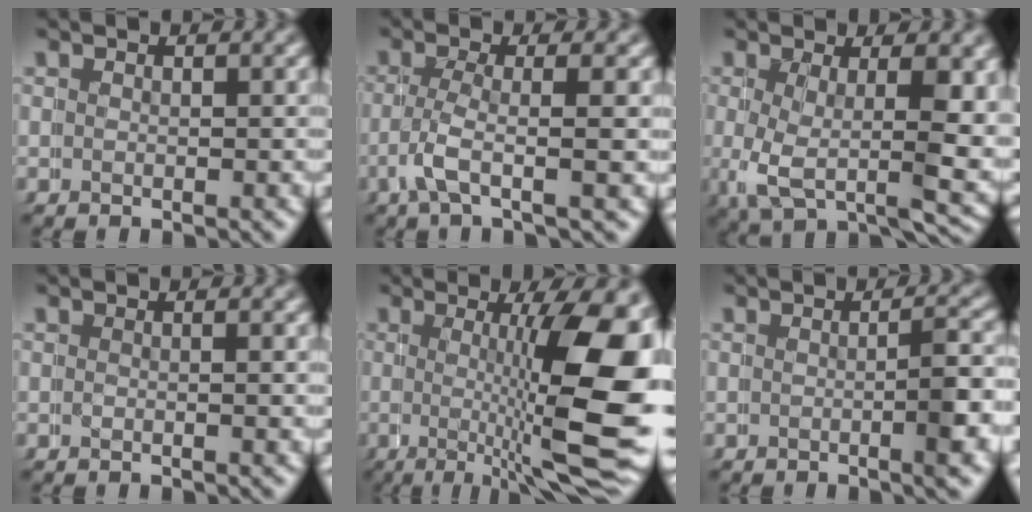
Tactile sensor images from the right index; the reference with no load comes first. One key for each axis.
{"total": 2.5, "fx": -0.4, "fy": 0.2, "fz": 2.5, "tx": -0.073, "ty": -0.008, "tz": -0.012}
{"total": 7.8, "fx": 0.5, "fy": 3.2, "fz": 7.1, "tx": -0.132, "ty": -0.012, "tz": 0.006}
{"total": 0.5, "fx": 0.1, "fy": 0.1, "fz": 0.5, "tx": -0.013, "ty": 0.002, "tz": 0.001}
{"total": 10.7, "fx": -0.3, "fy": 2.6, "fz": 10.4, "tx": -0.134, "ty": -0.005, "tz": -0.002}
{"total": 3.0, "fx": -0.7, "fy": 0.4, "fz": 2.8, "tx": -0.028, "ty": 0.009, "tz": -0.014}